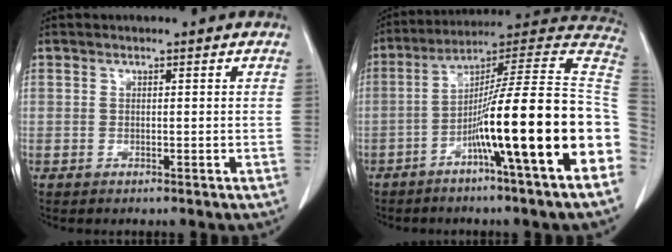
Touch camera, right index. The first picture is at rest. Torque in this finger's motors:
{"motor_torque": [2.14, 0.00, 0.79, 0.21]}